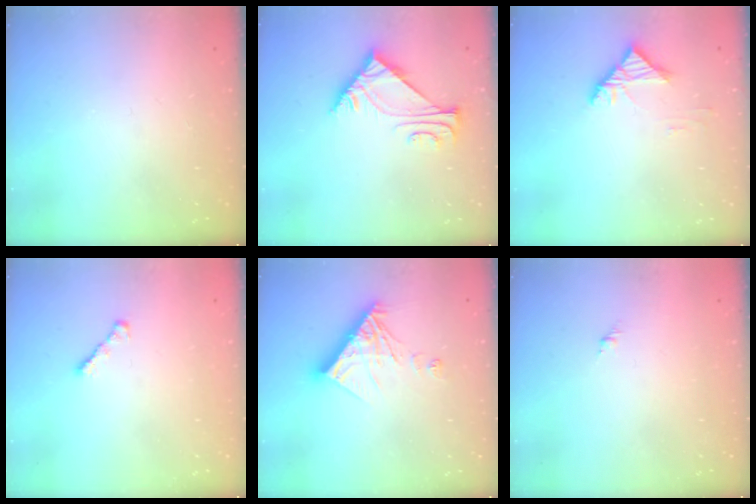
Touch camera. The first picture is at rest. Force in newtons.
{"total": 5.4, "press": 5.3, "slide": 1.0}
{"total": 4.2, "press": 4.0, "slide": 1.1}
{"total": 2.4, "press": 2.3, "slide": 0.6}
{"total": 11.1, "press": 11.0, "slide": 1.3}
{"total": 1.3, "press": 1.2, "slide": 0.5}